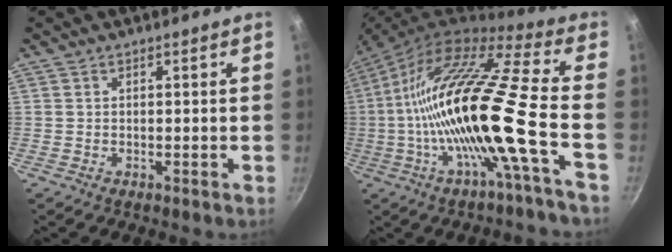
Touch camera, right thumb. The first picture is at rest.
{"total": 21.5, "force": [-5.0, 2.2, 20.8], "torque": [-0.354, 0.026, -0.106]}